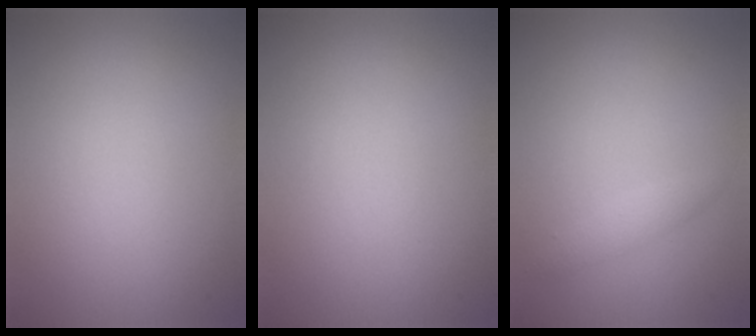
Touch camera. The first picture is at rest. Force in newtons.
{"total": 0.0}
{"total": 1.1, "press": 1.1, "slide": 0.0}